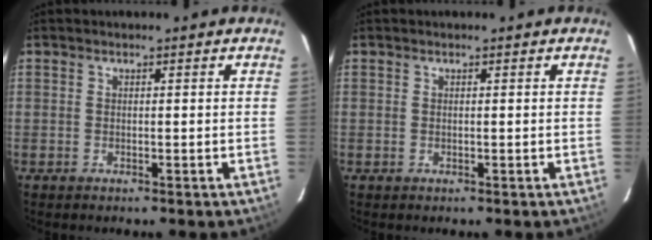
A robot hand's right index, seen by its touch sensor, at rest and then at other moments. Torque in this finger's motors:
{"motor_torque": [-0.08, 0.05, 0.00, 0.01]}